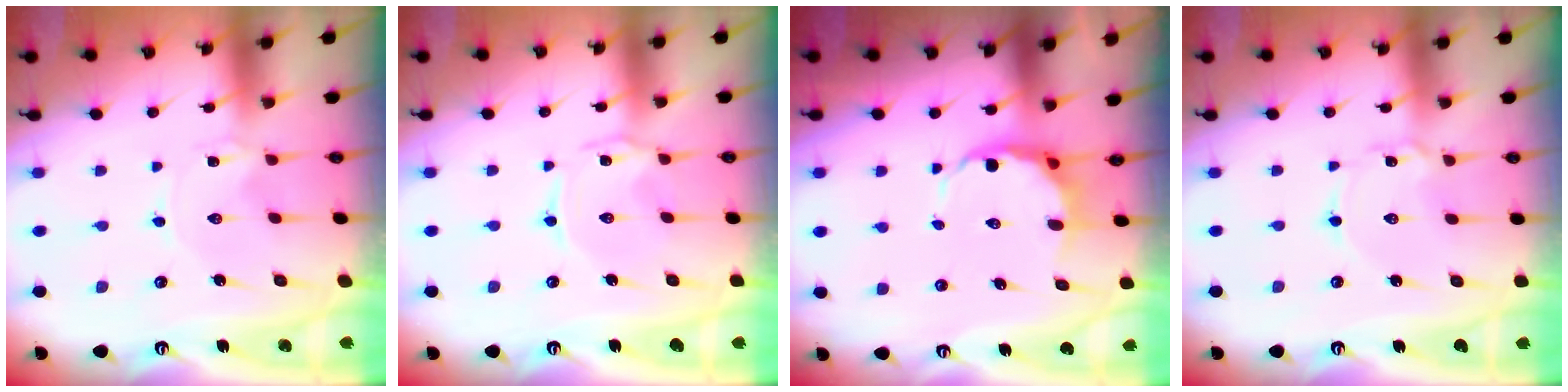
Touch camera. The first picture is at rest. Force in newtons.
{"total": 1.3, "press": 1.3, "slide": 0.2}
{"total": 6.7, "press": 6.2, "slide": 2.4}
{"total": 1.2, "press": 1.2, "slide": 0.1}